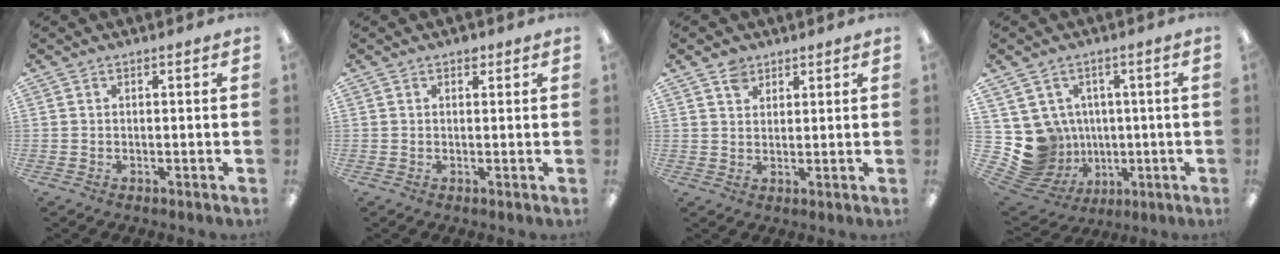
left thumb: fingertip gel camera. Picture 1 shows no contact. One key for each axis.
{"total": 1.5, "fx": 1.0, "fy": 0.9, "fz": 0.7, "tx": -0.008, "ty": -0.002, "tz": 0.016}
{"total": 3.6, "fx": 2.5, "fy": 2.5, "fz": 0.6, "tx": -0.004, "ty": -0.004, "tz": 0.046}
{"total": 10.6, "fx": 0.0, "fy": 10.4, "fz": 2.1, "tx": -0.085, "ty": -0.013, "tz": 0.020}